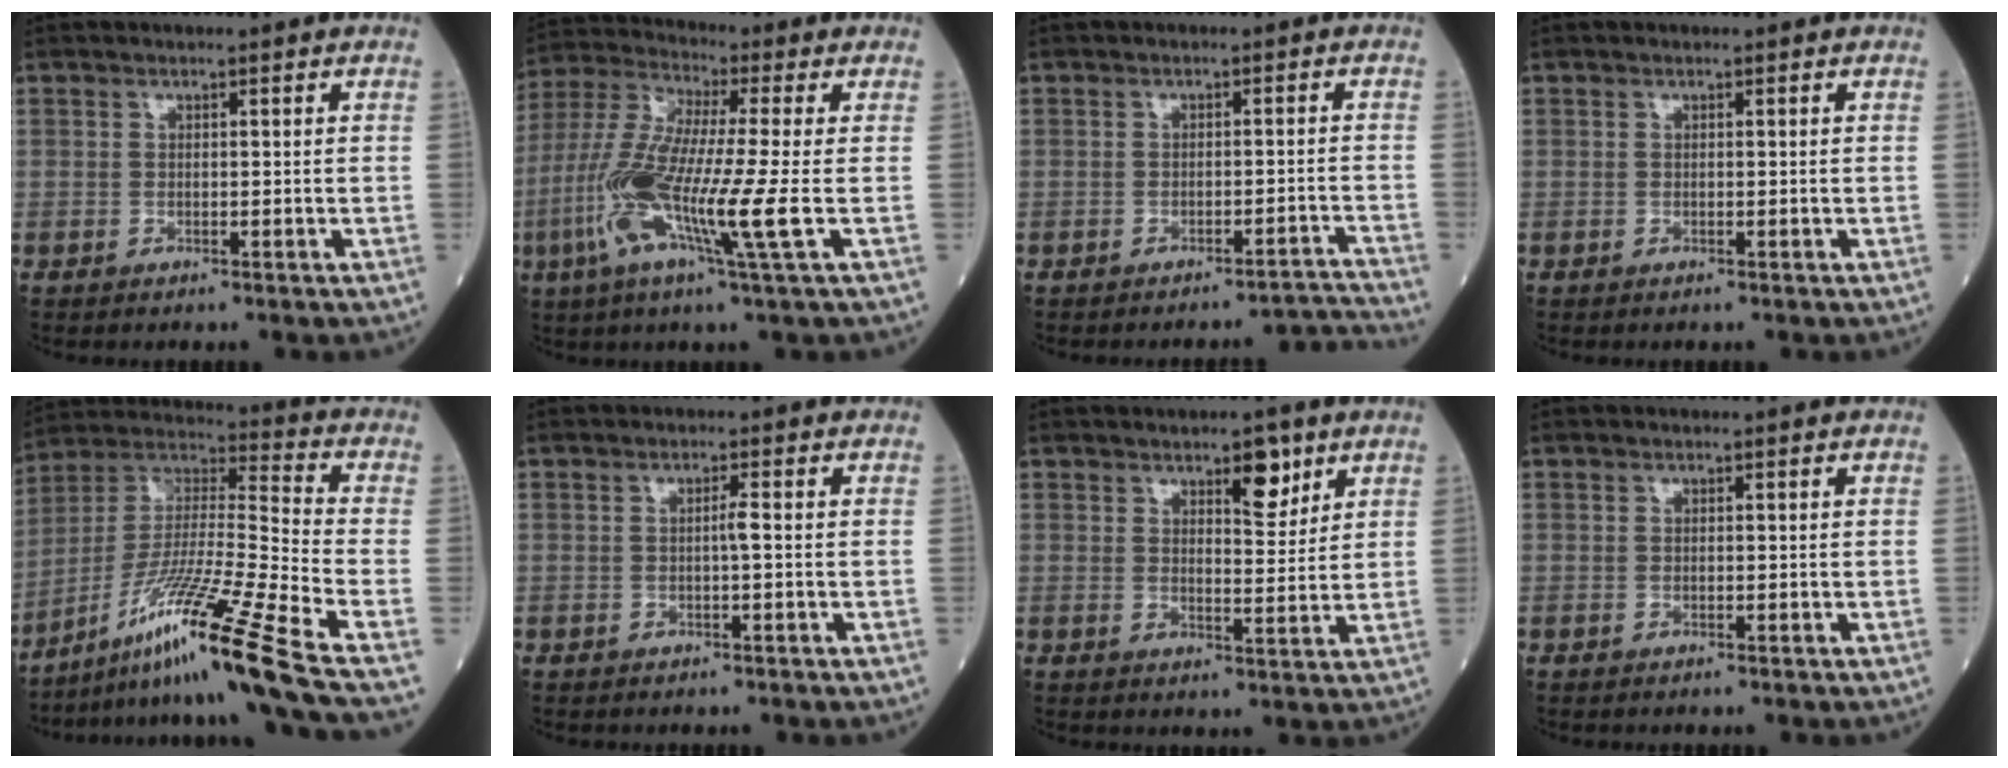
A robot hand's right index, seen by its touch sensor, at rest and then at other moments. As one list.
[{"total": 14.8, "force": [-3.6, -0.3, 14.3], "torque": [-0.299, -0.020, -0.082]}, {"total": 5.1, "force": [-4.7, -1.9, -0.5], "torque": [0.025, 0.006, -0.058]}, {"total": 0.0}, {"total": 20.2, "force": [-13.5, -3.4, 14.5], "torque": [-0.290, -0.021, -0.247]}, {"total": 1.2, "force": [-0.1, -0.2, 1.2], "torque": [-0.021, 0.000, -0.003]}, {"total": 4.9, "force": [3.1, 1.5, 3.5], "torque": [-0.051, -0.003, 0.047]}, {"total": 0.0}]